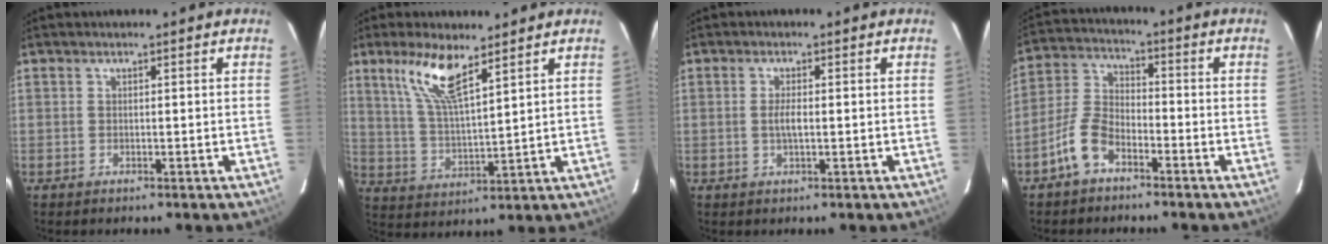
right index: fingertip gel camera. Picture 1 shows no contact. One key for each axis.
{"total": 10.1, "fx": 6.5, "fy": 2.3, "fz": 7.4, "tx": -0.151, "ty": 0.003, "tz": 0.134}
{"total": 2.3, "fx": -0.2, "fy": 0.6, "fz": 2.2, "tx": -0.044, "ty": 0.000, "tz": -0.004}
{"total": 7.6, "fx": -4.9, "fy": 3.7, "fz": 4.5, "tx": -0.105, "ty": 0.017, "tz": -0.101}